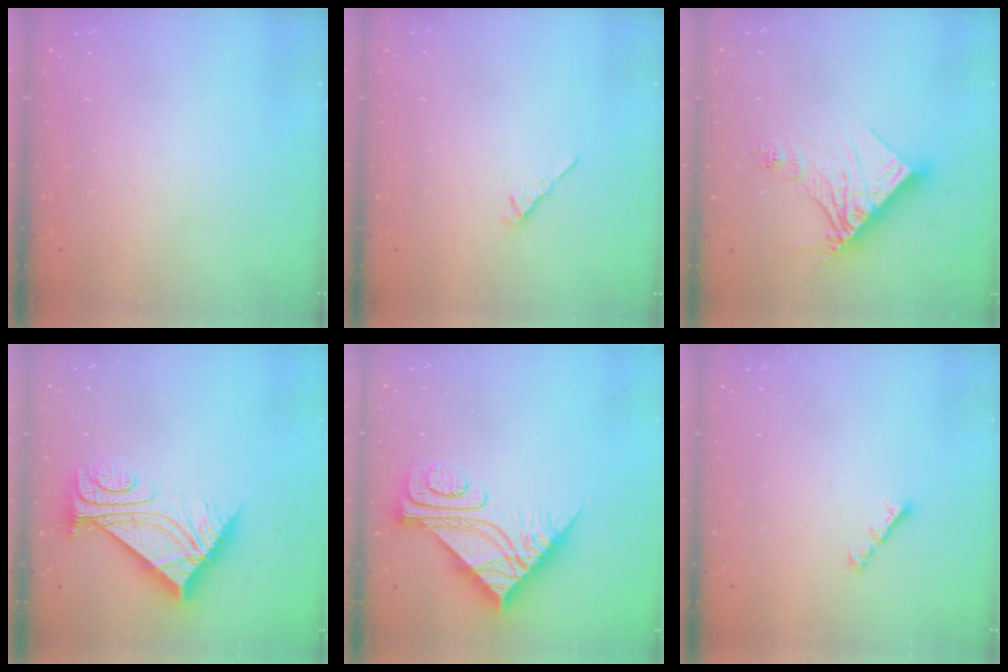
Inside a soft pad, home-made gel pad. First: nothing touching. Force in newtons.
{"total": 3.1, "press": 3.0, "slide": 0.8}
{"total": 14.3, "press": 14.2, "slide": 1.4}
{"total": 10.5, "press": 10.5, "slide": 0.5}
{"total": 9.0, "press": 9.0, "slide": 0.9}
{"total": 1.9, "press": 1.8, "slide": 0.6}